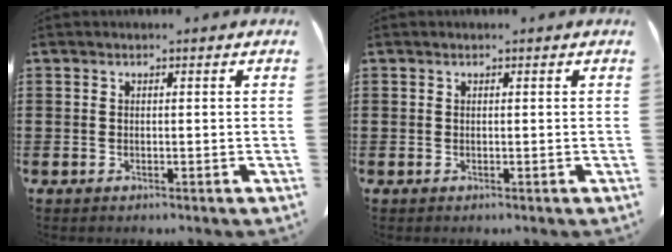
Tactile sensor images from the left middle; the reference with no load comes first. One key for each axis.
{"total": 0.0}